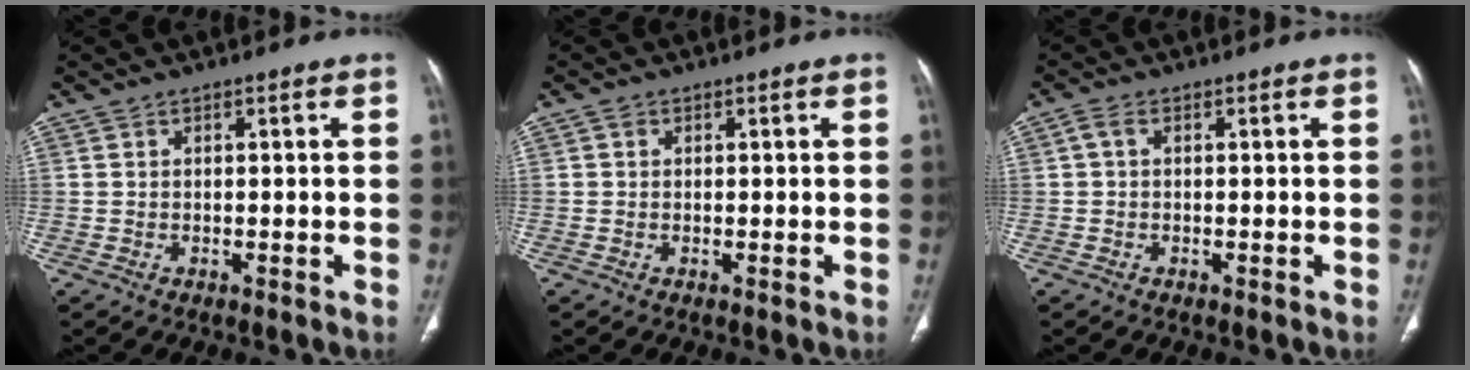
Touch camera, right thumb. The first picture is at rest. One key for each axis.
{"total": 0.8, "fx": 0.2, "fy": 0.7, "fz": 0.3, "tx": -0.002, "ty": 0.001, "tz": 0.002}
{"total": 1.6, "fx": 0.2, "fy": 1.0, "fz": 1.3, "tx": -0.026, "ty": 0.006, "tz": 0.002}